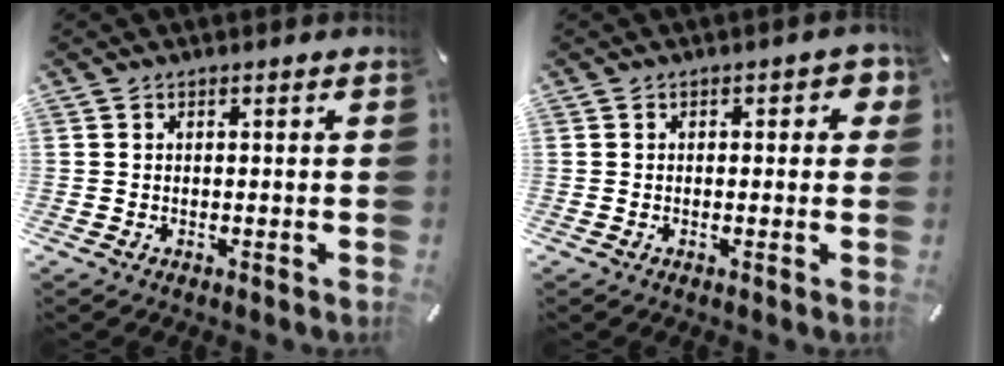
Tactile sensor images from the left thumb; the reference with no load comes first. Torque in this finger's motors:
{"motor_torque": [0.24, -0.18, 0.24, 0.09, 0.05]}